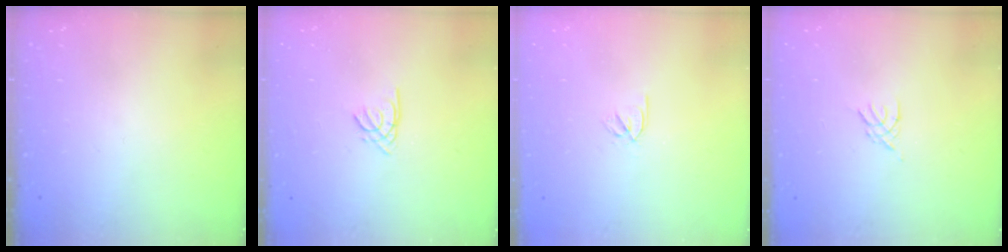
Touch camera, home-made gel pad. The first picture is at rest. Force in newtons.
{"total": 1.1, "press": 1.1, "slide": 0.3}
{"total": 2.5, "press": 2.4, "slide": 0.7}
{"total": 2.6, "press": 2.5, "slide": 0.6}